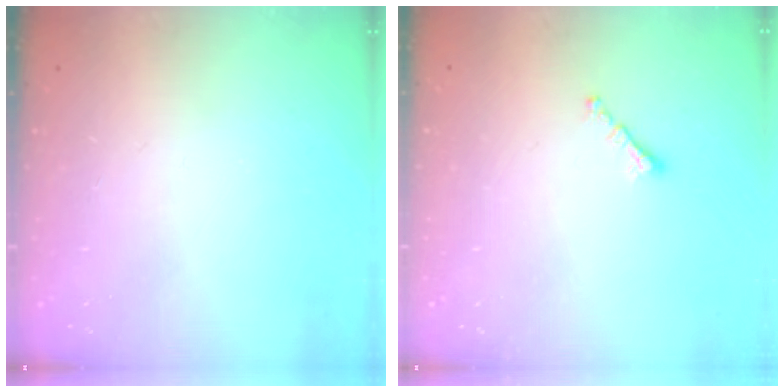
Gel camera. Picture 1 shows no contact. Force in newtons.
{"total": 0.7, "press": 0.6, "slide": 0.4}